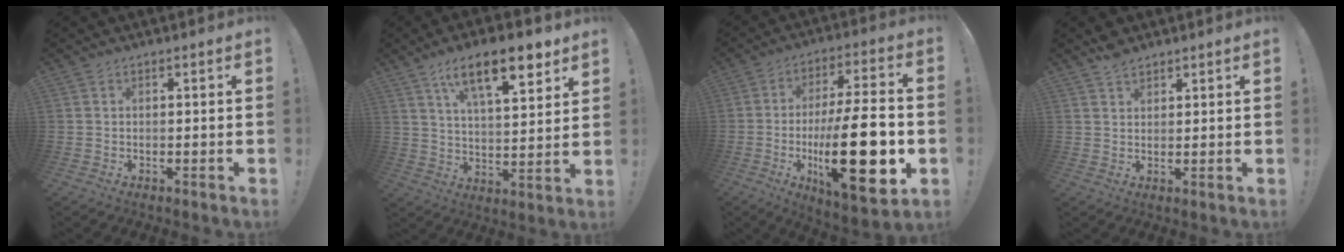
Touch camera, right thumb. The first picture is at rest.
{"total": 16.2, "force": [9.2, 5.5, 12.1], "torque": [-0.191, -0.036, 0.148]}
{"total": 26.7, "force": [-5.0, 8.8, 24.7], "torque": [-0.407, 0.008, -0.074]}
{"total": 3.5, "force": [3.0, 1.6, 0.9], "torque": [-0.013, -0.017, 0.055]}